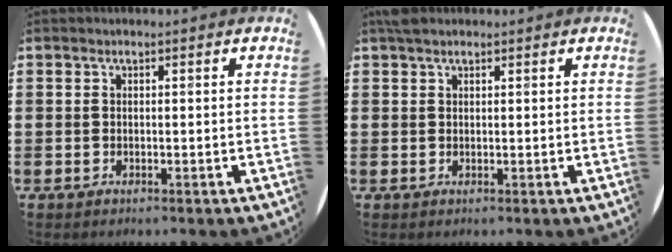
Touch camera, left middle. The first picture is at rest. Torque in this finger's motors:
{"motor_torque": [0.78, -0.80, 0.02, 0.04]}